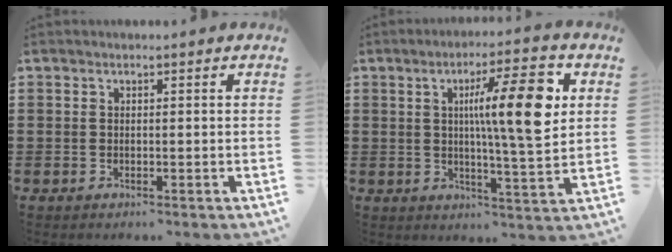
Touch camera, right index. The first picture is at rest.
{"total": 12.3, "force": [3.4, 1.6, 11.7], "torque": [-0.193, -0.001, 0.044]}